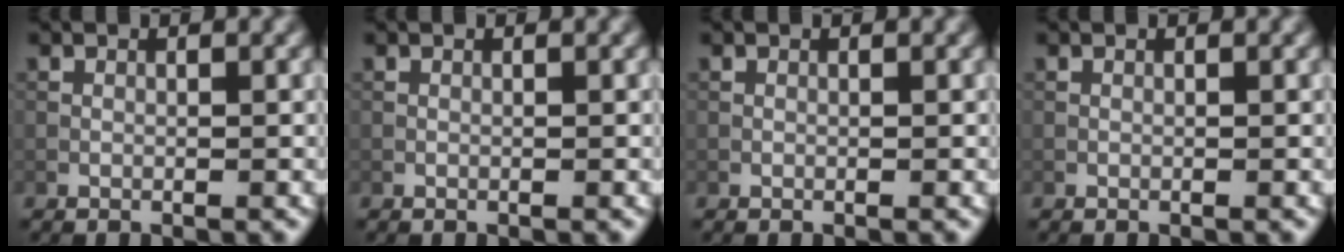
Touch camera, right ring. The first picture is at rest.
{"total": 0.0}
{"total": 0.0}
{"total": 0.0}